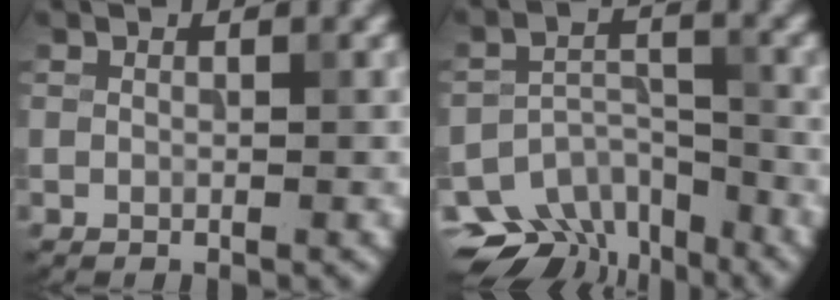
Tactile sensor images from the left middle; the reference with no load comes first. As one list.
[{"total": 8.3, "force": [-6.7, 4.2, 2.6], "torque": [-0.036, -0.011, -0.100]}]